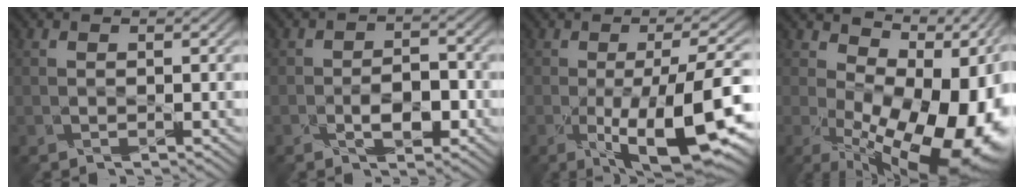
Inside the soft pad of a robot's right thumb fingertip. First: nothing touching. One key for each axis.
{"total": 4.1, "fx": -1.9, "fy": 2.5, "fz": 2.7, "tx": -0.033, "ty": 0.000, "tz": -0.038}
{"total": 13.4, "fx": -4.1, "fy": 4.0, "fz": 12.1, "tx": -0.186, "ty": -0.024, "tz": -0.060}
{"total": 16.9, "fx": -0.9, "fy": 10.1, "fz": 13.6, "tx": -0.173, "ty": -0.051, "tz": 0.028}